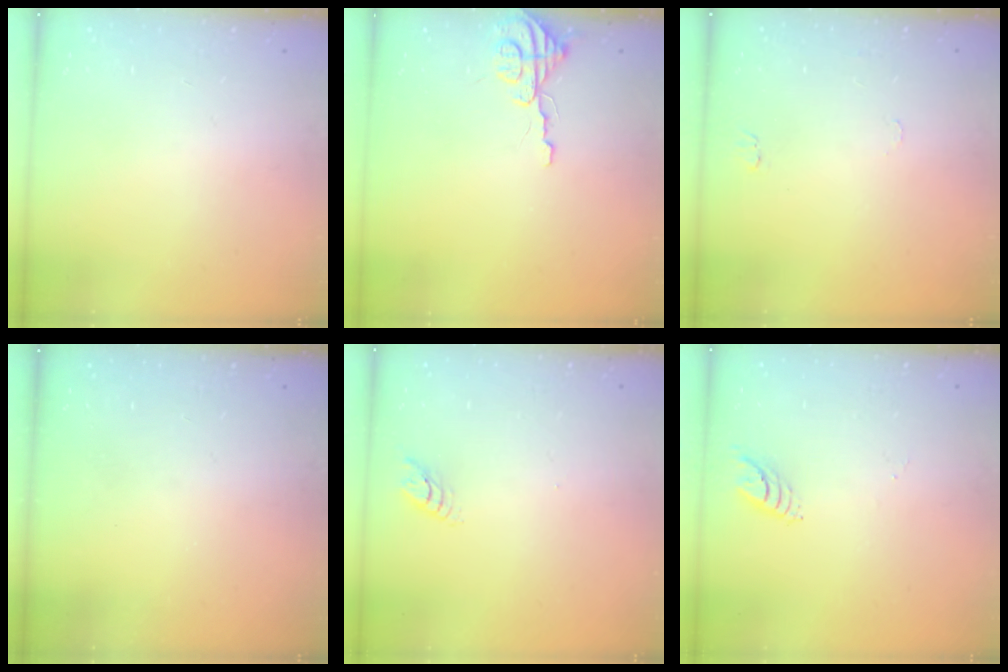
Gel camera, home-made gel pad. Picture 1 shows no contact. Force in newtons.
{"total": 4.1, "press": 4.1, "slide": 0.3}
{"total": 5.2, "press": 5.2, "slide": 0.5}
{"total": 0.0}
{"total": 3.7, "press": 3.7, "slide": 0.3}
{"total": 5.5, "press": 5.5, "slide": 0.5}